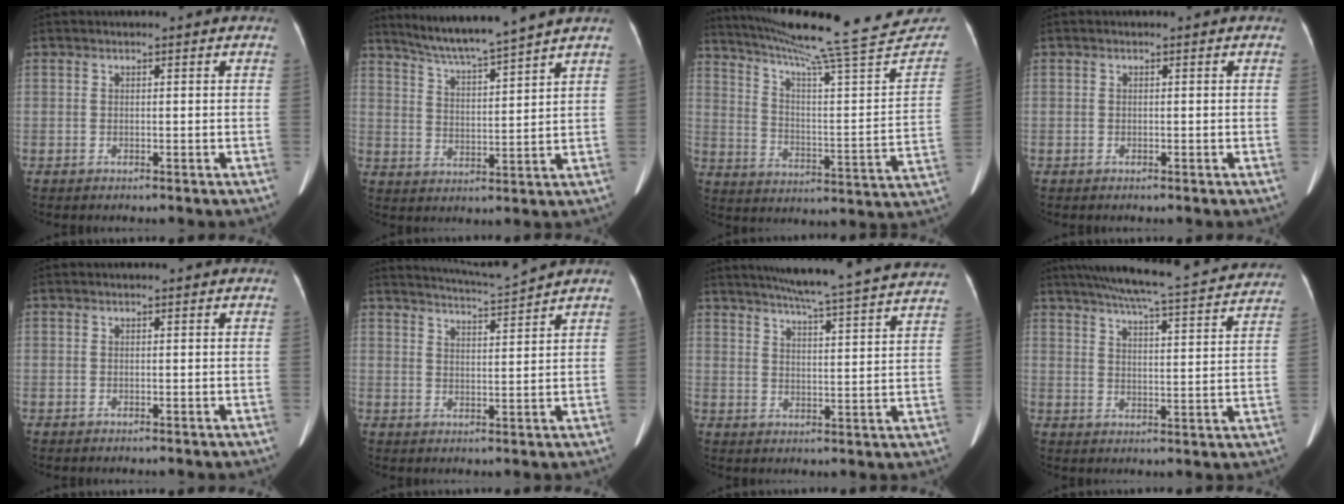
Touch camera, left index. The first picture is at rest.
{"total": 9.9, "force": [8.9, -1.7, 4.0], "torque": [-0.071, 0.002, 0.155]}
{"total": 29.6, "force": [26.4, 1.1, 13.4], "torque": [-0.214, -0.079, 0.348]}
{"total": 0.0}
{"total": 0.0}
{"total": 6.6, "force": [6.2, -2.0, 0.8], "torque": [-0.025, -0.012, 0.104]}
{"total": 24.2, "force": [22.2, 0.0, 9.8], "torque": [-0.157, -0.029, 0.275]}
{"total": 24.4, "force": [22.2, 2.0, 9.9], "torque": [-0.161, -0.016, 0.280]}